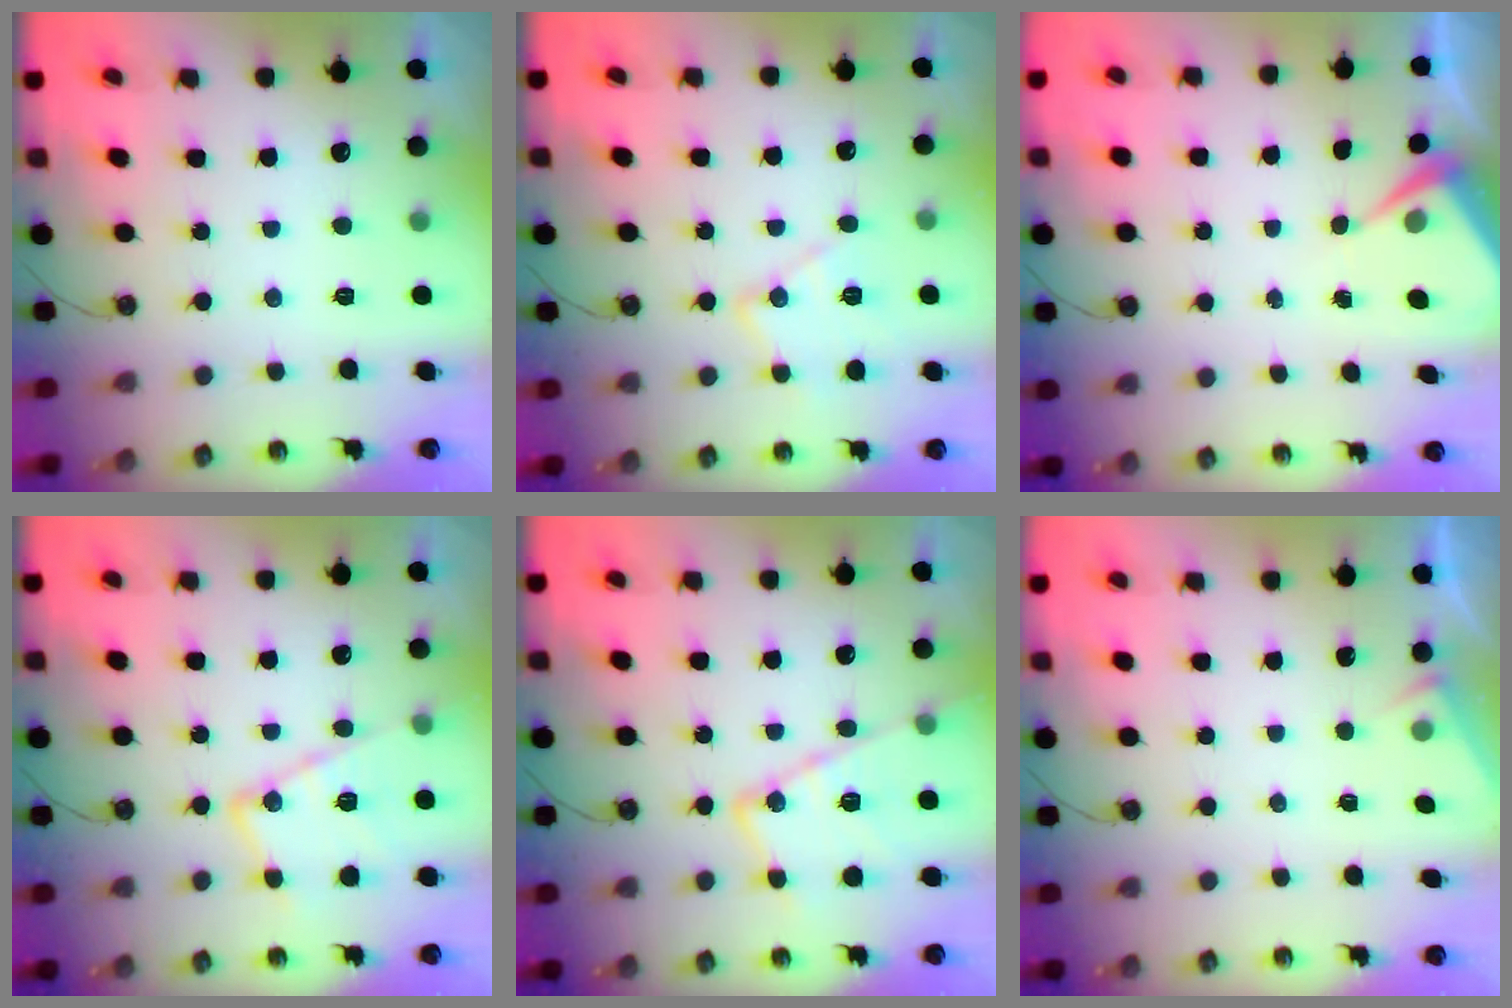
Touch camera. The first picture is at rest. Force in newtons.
{"total": 11.7, "press": 11.7, "slide": 0.7}
{"total": 5.2, "press": 5.2, "slide": 0.6}
{"total": 16.9, "press": 16.8, "slide": 1.6}
{"total": 16.1, "press": 16.1, "slide": 1.3}
{"total": 2.6, "press": 2.6, "slide": 0.4}